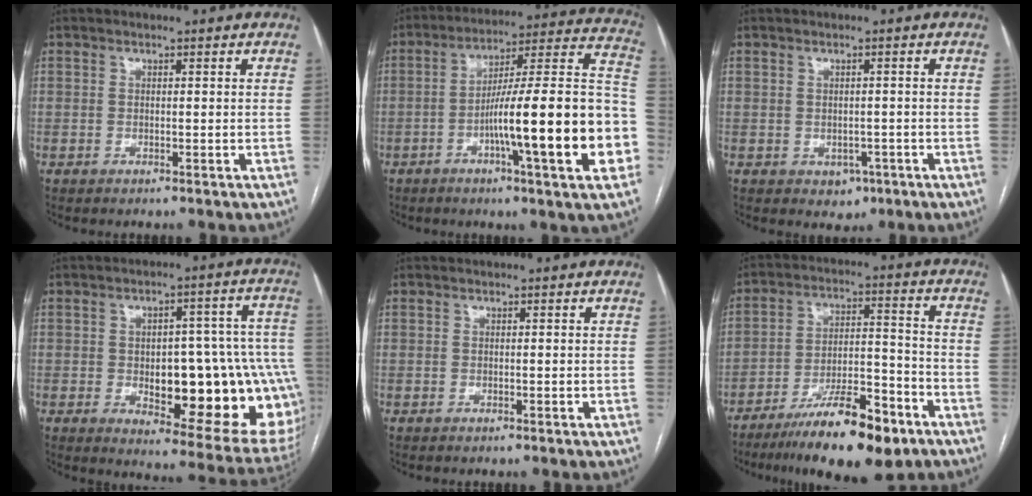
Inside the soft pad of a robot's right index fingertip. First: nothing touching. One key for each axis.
{"total": 23.5, "fx": -6.1, "fy": 1.3, "fz": 22.7, "tx": -0.257, "ty": 0.015, "tz": -0.091}
{"total": 2.8, "fx": -1.1, "fy": 2.1, "fz": 1.4, "tx": -0.011, "ty": 0.002, "tz": -0.005}
{"total": 23.6, "fx": -4.1, "fy": 7.8, "fz": 21.9, "tx": -0.190, "ty": 0.027, "tz": -0.024}
{"total": 0.0}
{"total": 15.3, "fx": -10.0, "fy": 3.4, "fz": 11.1, "tx": -0.182, "ty": -0.001, "tz": -0.165}